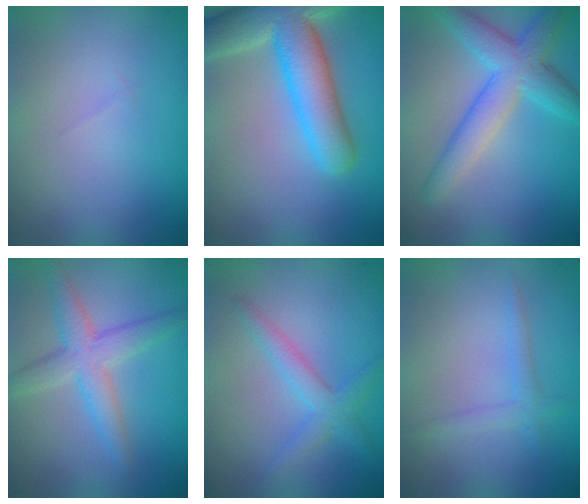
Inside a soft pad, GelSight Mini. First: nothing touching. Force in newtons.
{"total": 8.8, "press": 8.8, "slide": 0.7}
{"total": 5.3, "press": 5.3, "slide": 0.2}
{"total": 4.1, "press": 4.1, "slide": 0.1}
{"total": 2.5, "press": 2.5, "slide": 0.1}
{"total": 1.4, "press": 1.4, "slide": 0.1}